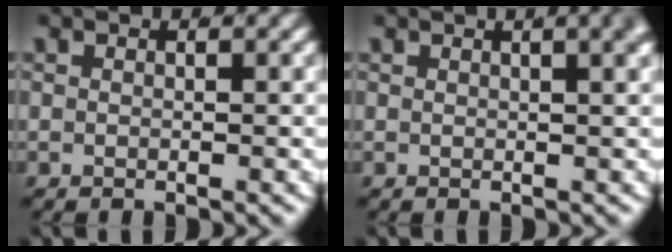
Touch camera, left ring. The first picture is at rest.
{"total": 2.5, "force": [1.1, 0.3, 2.2], "torque": [-0.012, 0.016, 0.012]}